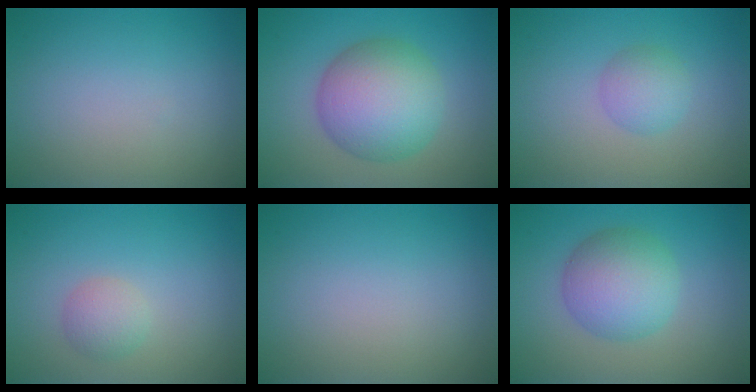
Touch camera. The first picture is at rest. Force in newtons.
{"total": 8.1, "press": 8.1, "slide": 0.1}
{"total": 2.3, "press": 2.3, "slide": 0.1}
{"total": 1.9, "press": 1.9, "slide": 0.1}
{"total": 0.0}
{"total": 5.6, "press": 5.6, "slide": 0.1}